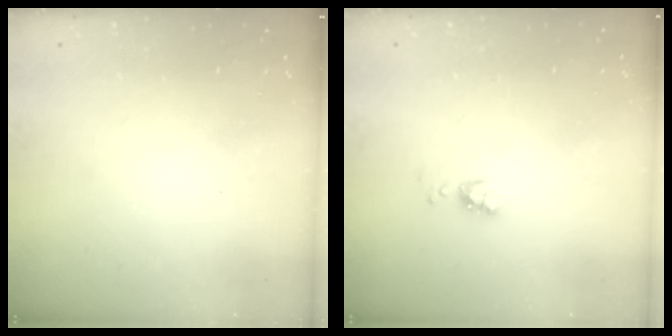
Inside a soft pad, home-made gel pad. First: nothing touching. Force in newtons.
{"total": 4.3, "press": 4.2, "slide": 0.7}